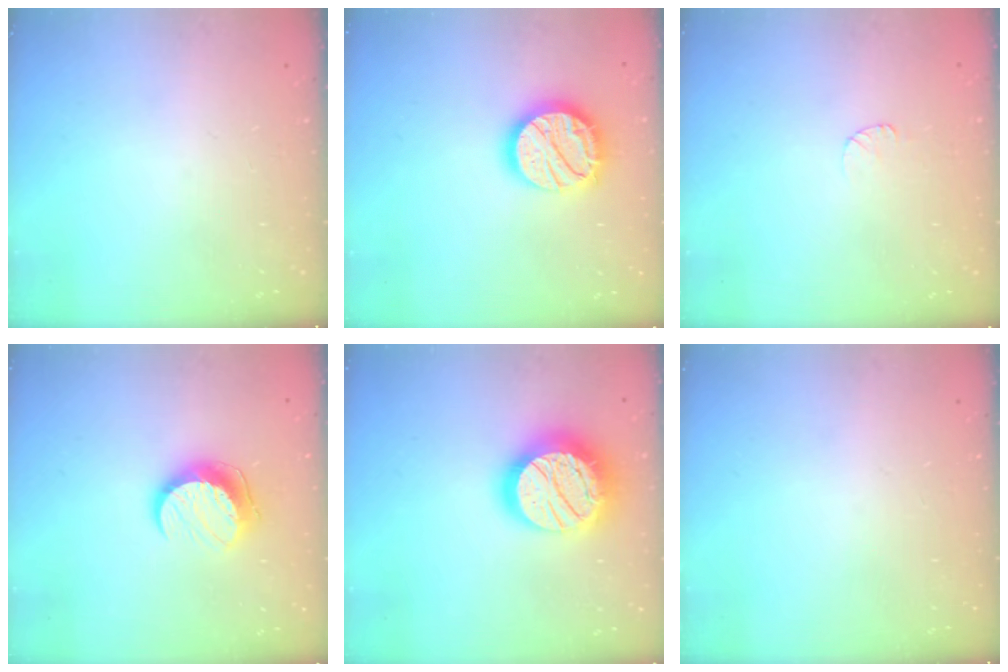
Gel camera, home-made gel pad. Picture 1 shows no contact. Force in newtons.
{"total": 17.5, "press": 17.5, "slide": 1.2}
{"total": 4.0, "press": 3.9, "slide": 0.5}
{"total": 10.4, "press": 10.4, "slide": 0.2}
{"total": 22.5, "press": 22.4, "slide": 1.5}
{"total": 0.0}